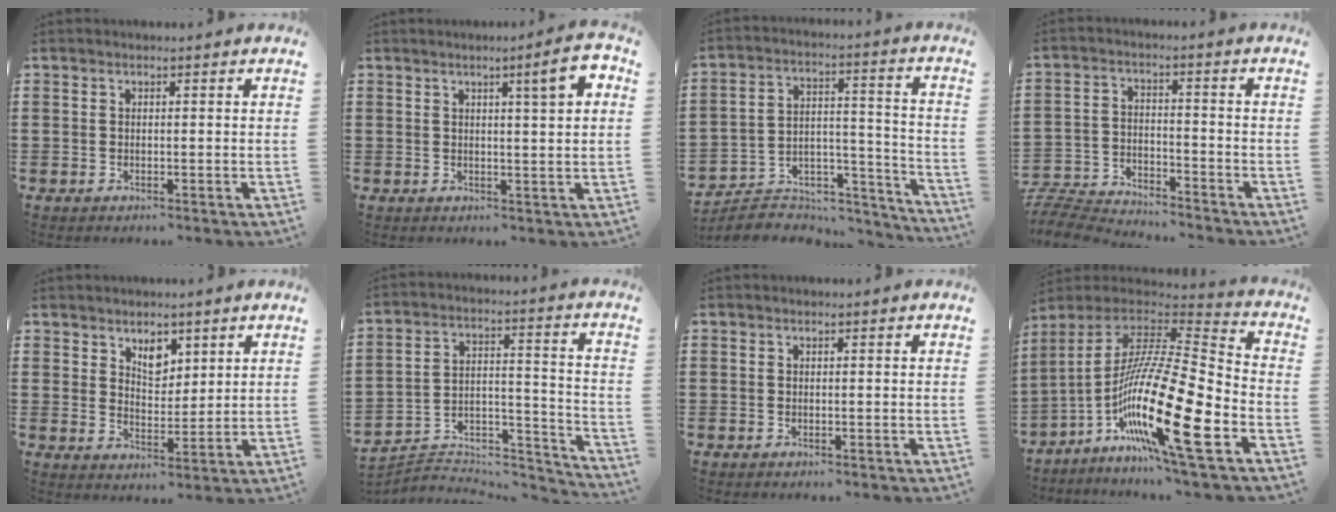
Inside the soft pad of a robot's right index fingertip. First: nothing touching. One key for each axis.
{"total": 5.8, "fx": 2.2, "fy": 0.3, "fz": 5.4, "tx": -0.082, "ty": -0.010, "tz": 0.030}
{"total": 5.3, "fx": -4.6, "fy": 2.5, "fz": 0.8, "tx": -0.015, "ty": 0.011, "tz": -0.091}
{"total": 6.1, "fx": -6.1, "fy": 0.5, "fz": 0.4, "tx": -0.023, "ty": 0.004, "tz": -0.127}
{"total": 4.5, "fx": 3.1, "fy": 2.6, "fz": 2.0, "tx": -0.040, "ty": 0.004, "tz": 0.055}
{"total": 4.6, "fx": -4.0, "fy": 2.1, "fz": 0.8, "tx": -0.017, "ty": 0.004, "tz": -0.083}
{"total": 0.0}
{"total": 21.7, "fx": -8.9, "fy": 3.6, "fz": 19.4, "tx": -0.390, "ty": -0.003, "tz": -0.165}